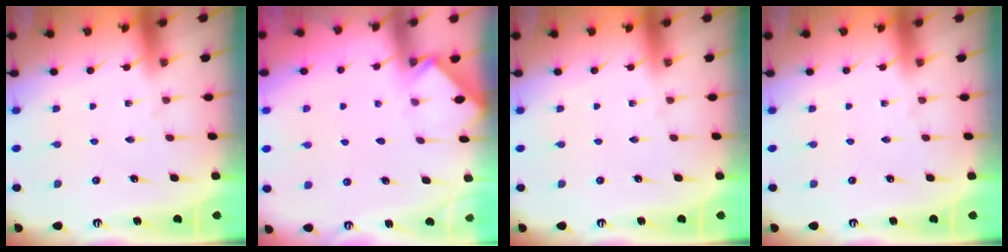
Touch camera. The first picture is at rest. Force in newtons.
{"total": 2.5, "press": 2.5, "slide": 0.4}
{"total": 0.0}
{"total": 0.0}